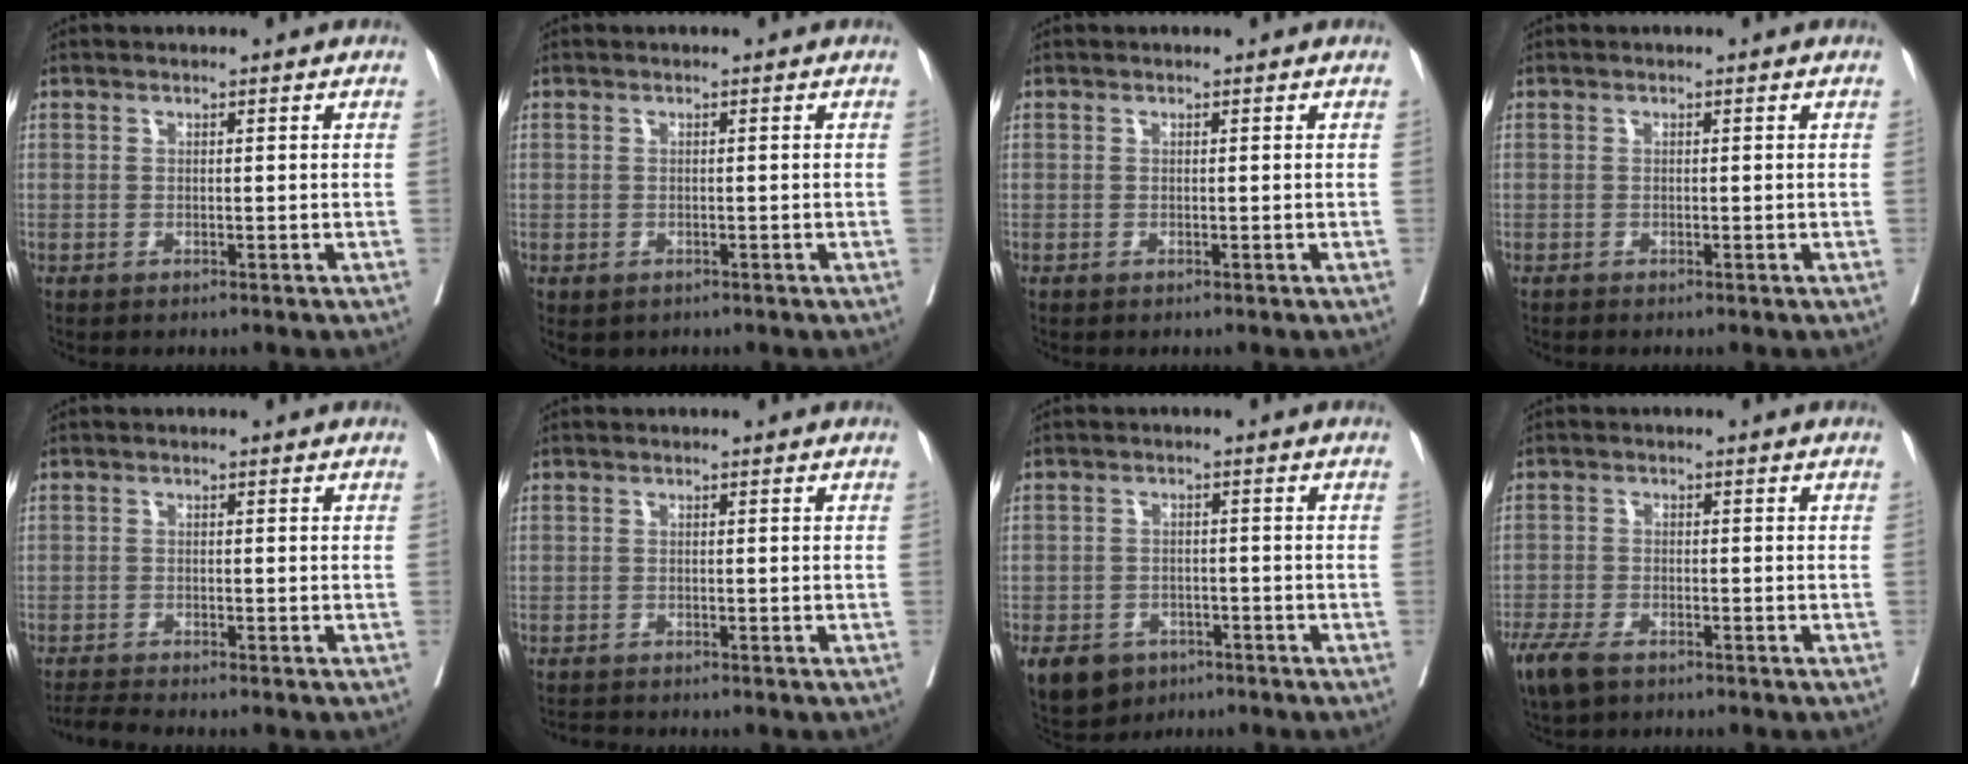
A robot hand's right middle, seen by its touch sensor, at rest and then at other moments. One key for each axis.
{"total": 1.5, "fx": -1.0, "fy": 1.1, "fz": 0.5, "tx": -0.012, "ty": -0.002, "tz": -0.008}
{"total": 0.0}
{"total": 0.0}
{"total": 2.3, "fx": -2.1, "fy": -0.9, "fz": 0.2, "tx": -0.014, "ty": -0.015, "tz": -0.042}
{"total": 1.1, "fx": -1.1, "fy": -0.1, "fz": 0.0, "tx": -0.004, "ty": -0.007, "tz": -0.018}
{"total": 9.8, "fx": -5.5, "fy": 7.2, "fz": 3.5, "tx": -0.084, "ty": -0.002, "tz": -0.081}
{"total": 6.7, "fx": -4.9, "fy": 2.6, "fz": 3.8, "tx": -0.077, "ty": -0.013, "tz": -0.085}